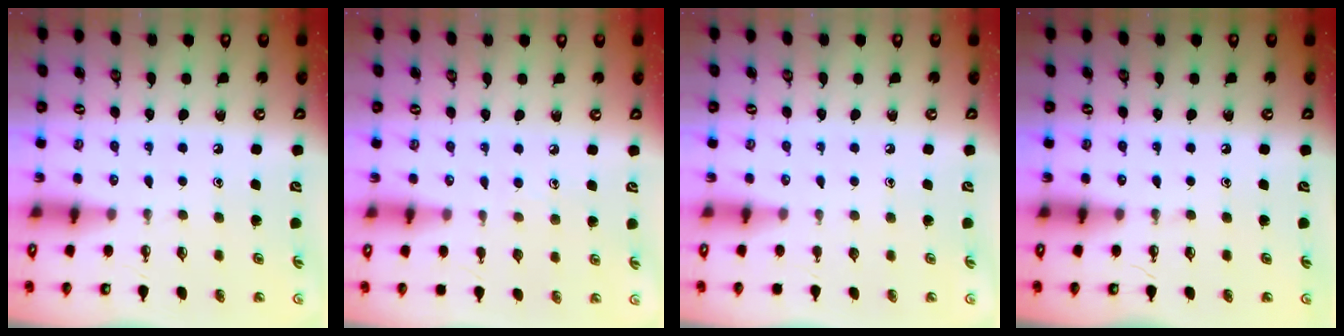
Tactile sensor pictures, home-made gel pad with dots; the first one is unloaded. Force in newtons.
{"total": 6.0, "press": 5.9, "slide": 0.7}
{"total": 0.0}
{"total": 0.0}